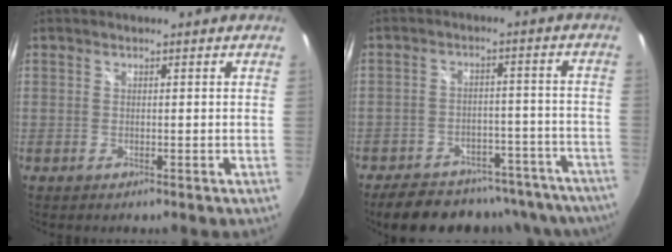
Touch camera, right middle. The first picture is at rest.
{"total": 22.6, "force": [-19.0, 8.9, 8.4], "torque": [-0.147, 0.025, -0.219]}